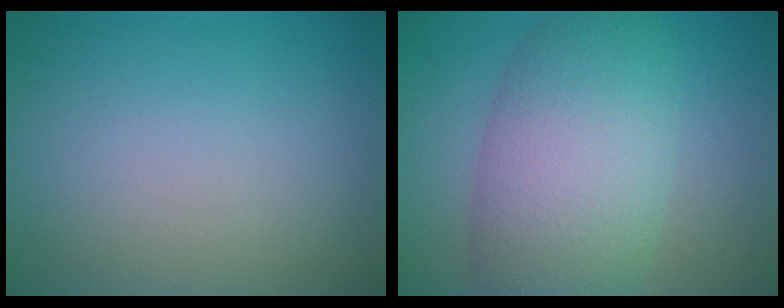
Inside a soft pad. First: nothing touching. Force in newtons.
{"total": 8.6, "press": 8.6, "slide": 0.3}